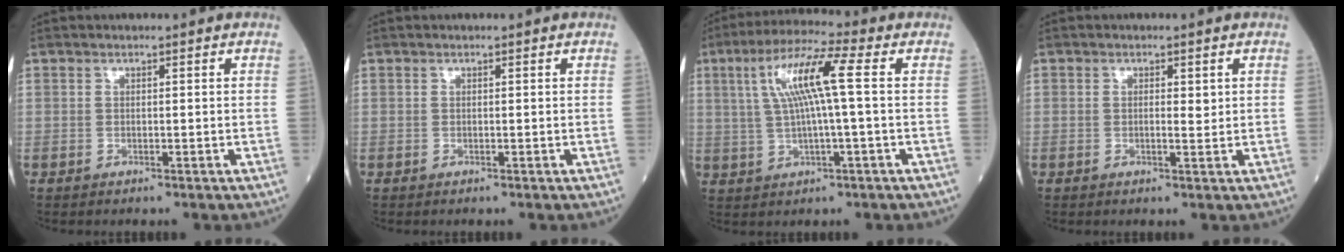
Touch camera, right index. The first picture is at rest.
{"total": 0.0}
{"total": 9.8, "force": [1.9, 0.2, 9.6], "torque": [-0.186, 0.021, 0.036]}
{"total": 1.4, "force": [0.3, 0.5, 1.2], "torque": [-0.020, 0.000, 0.004]}